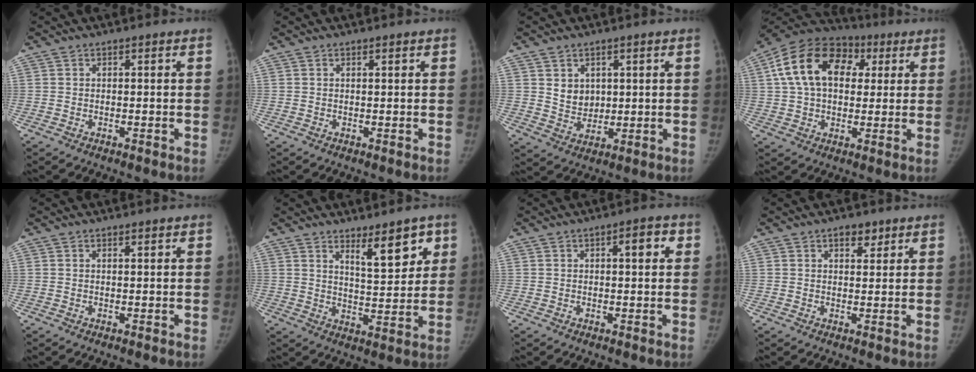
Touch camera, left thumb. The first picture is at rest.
{"total": 0.6, "force": [0.3, 0.2, 0.4], "torque": [-0.007, -0.001, 0.005]}
{"total": 5.2, "force": [1.7, 4.2, 2.5], "torque": [-0.018, -0.017, 0.041]}
{"total": 18.6, "force": [4.9, 12.7, 12.7], "torque": [-0.219, 0.024, 0.074]}
{"total": 0.7, "force": [0.4, 0.3, 0.5], "torque": [-0.007, -0.001, 0.005]}
{"total": 9.1, "force": [5.2, 3.4, 6.6], "torque": [-0.068, -0.041, 0.083]}
{"total": 4.2, "force": [1.2, 1.8, 3.6], "torque": [-0.036, 0.005, 0.011]}
{"total": 3.3, "force": [2.0, 2.0, 1.8], "torque": [-0.004, -0.008, 0.030]}